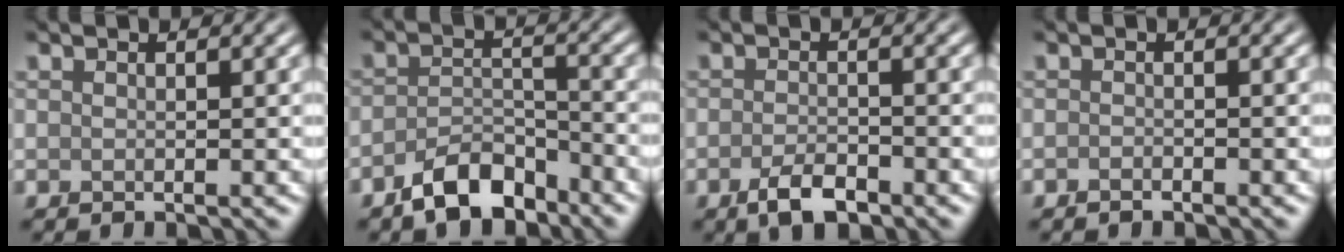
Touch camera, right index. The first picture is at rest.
{"total": 4.7, "force": [-3.4, 2.1, 2.5], "torque": [-0.041, -0.001, -0.066]}
{"total": 2.9, "force": [-1.8, 1.2, 2.0], "torque": [-0.039, 0.000, -0.036]}
{"total": 0.6, "force": [-0.5, 0.2, 0.3], "torque": [-0.004, 0.000, -0.010]}